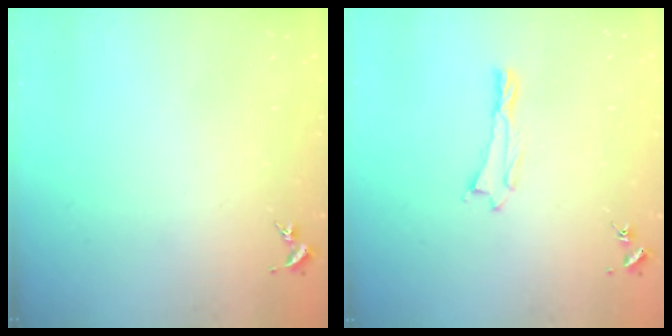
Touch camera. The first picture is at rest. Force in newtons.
{"total": 0.5, "press": 0.5, "slide": 0.2}